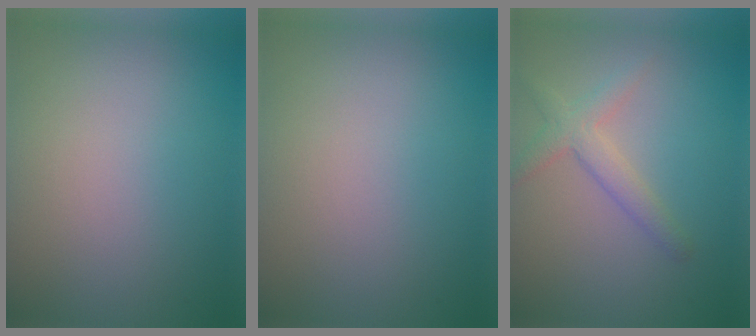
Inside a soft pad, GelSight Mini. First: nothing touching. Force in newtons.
{"total": 0.0}
{"total": 2.7, "press": 2.7, "slide": 0.1}